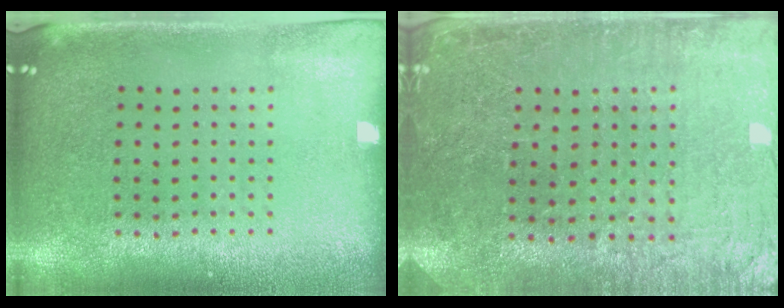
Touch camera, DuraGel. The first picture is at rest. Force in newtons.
{"total": 1.6, "press": 1.6, "slide": 0.1}